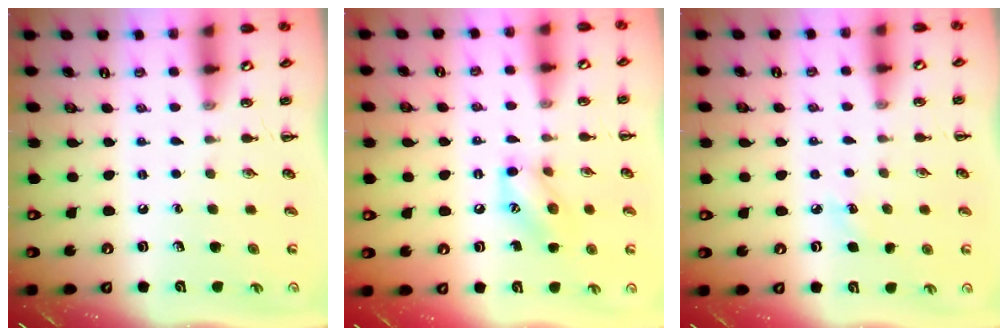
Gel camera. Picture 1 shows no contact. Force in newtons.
{"total": 10.3, "press": 10.2, "slide": 1.1}
{"total": 4.0, "press": 3.8, "slide": 1.1}